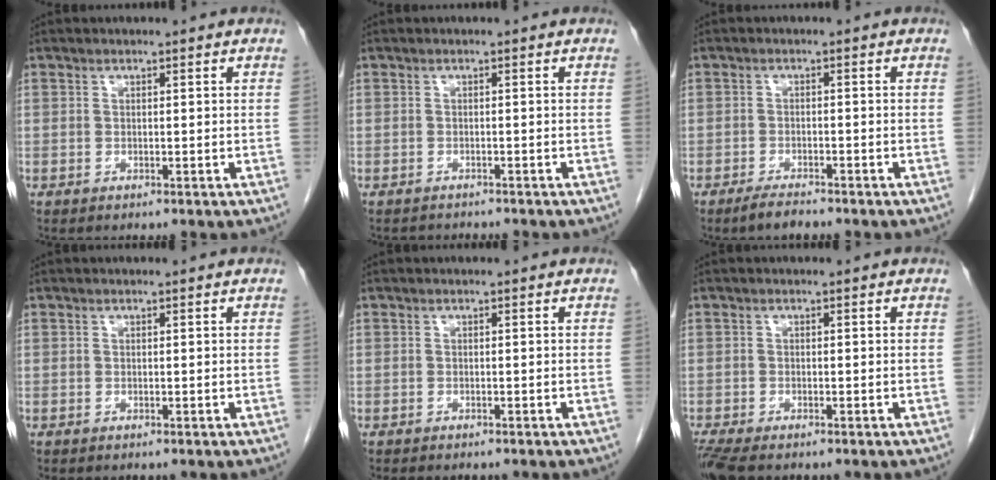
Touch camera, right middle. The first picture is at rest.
{"total": 2.2, "force": [-2.2, 0.5, 0.1], "torque": [0.001, -0.005, -0.030]}
{"total": 2.8, "force": [-2.4, 0.4, 1.4], "torque": [-0.033, -0.005, -0.041]}
{"total": 0.0}
{"total": 2.9, "force": [-2.5, 0.7, 1.3], "torque": [-0.016, -0.004, -0.027]}
{"total": 3.4, "force": [-2.8, 0.6, 1.8], "torque": [-0.042, -0.012, -0.050]}